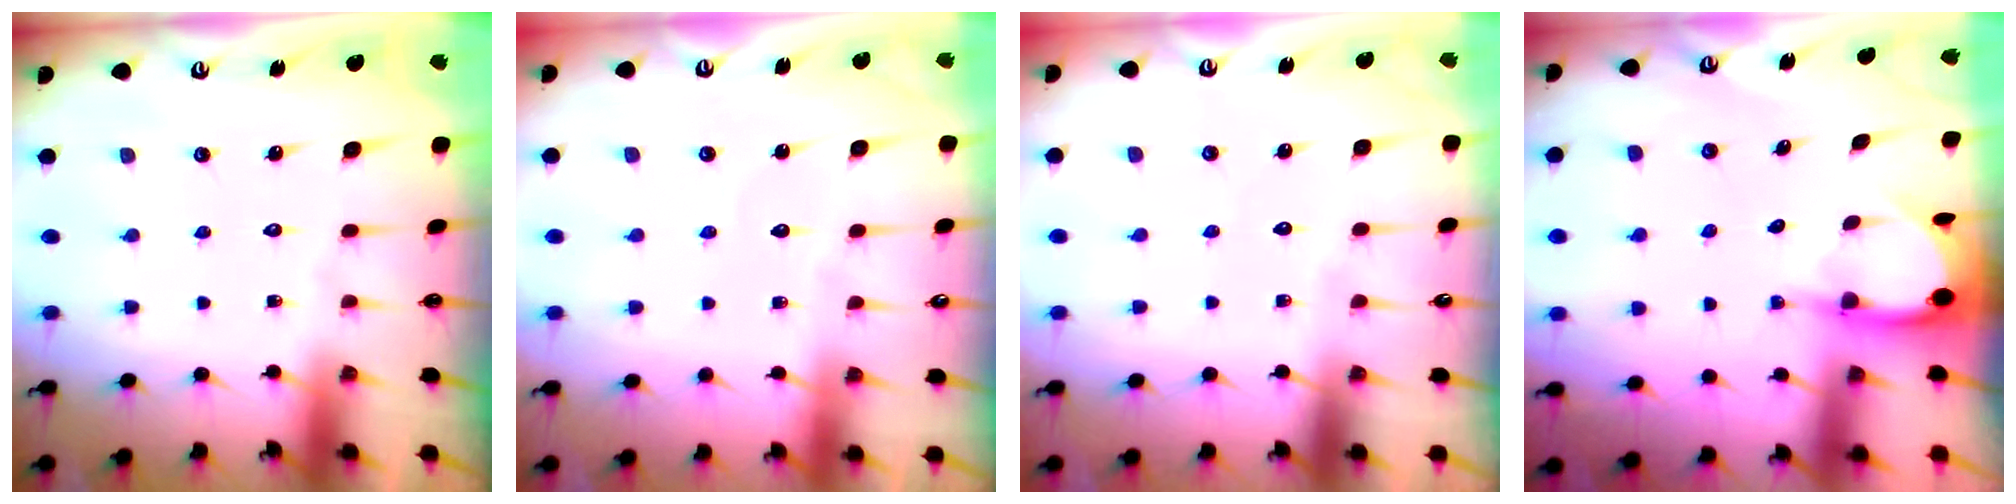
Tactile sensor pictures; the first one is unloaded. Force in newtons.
{"total": 3.9, "press": 3.9, "slide": 0.3}
{"total": 4.0, "press": 4.0, "slide": 0.4}
{"total": 3.5, "press": 3.5, "slide": 0.2}